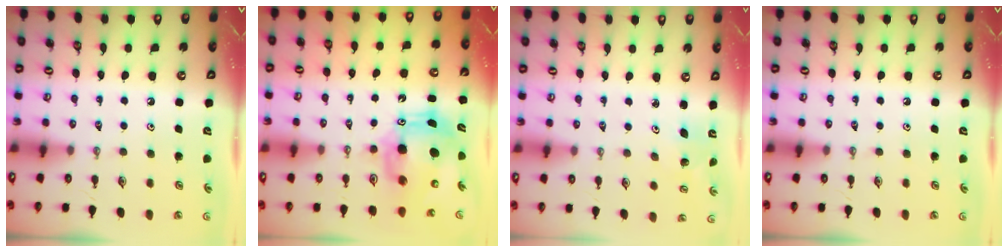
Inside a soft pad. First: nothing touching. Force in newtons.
{"total": 11.0, "press": 10.9, "slide": 1.8}
{"total": 2.5, "press": 2.5, "slide": 0.1}
{"total": 0.0}